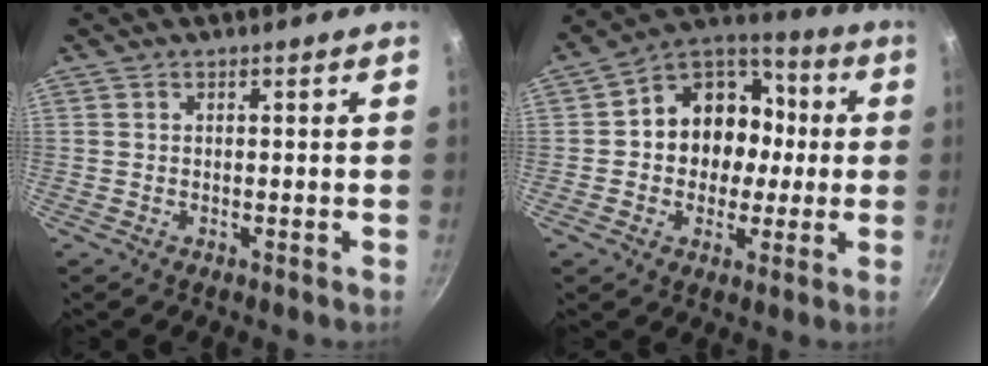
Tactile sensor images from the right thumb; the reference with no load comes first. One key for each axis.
{"total": 15.1, "fx": 0.2, "fy": 12.7, "fz": 8.2, "tx": -0.082, "ty": 0.037, "tz": -0.012}